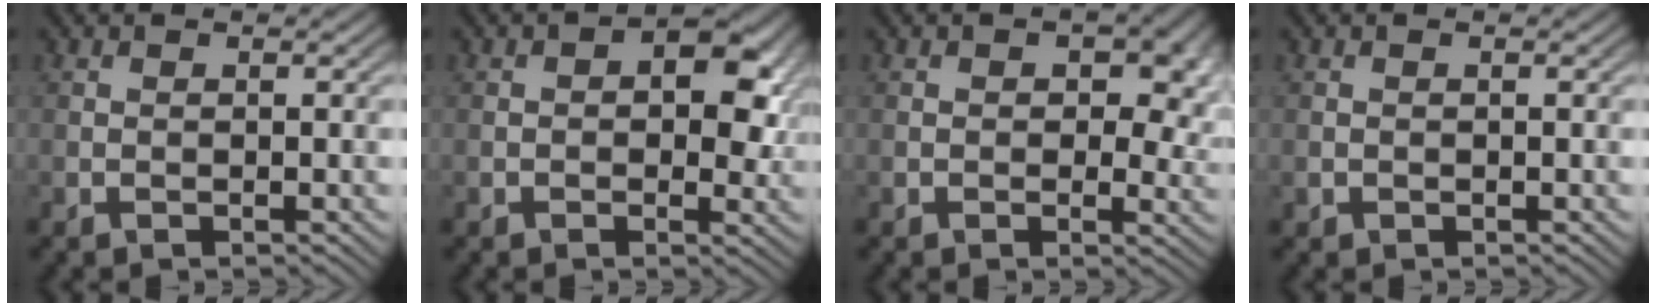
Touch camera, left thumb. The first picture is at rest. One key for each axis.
{"total": 6.3, "fx": 0.9, "fy": 3.7, "fz": 5.0, "tx": -0.056, "ty": 0.000, "tz": 0.010}
{"total": 6.0, "fx": 0.9, "fy": 3.6, "fz": 4.6, "tx": -0.046, "ty": -0.007, "tz": 0.012}
{"total": 0.5, "fx": -0.2, "fy": 0.4, "fz": 0.2, "tx": -0.005, "ty": -0.004, "tz": -0.004}